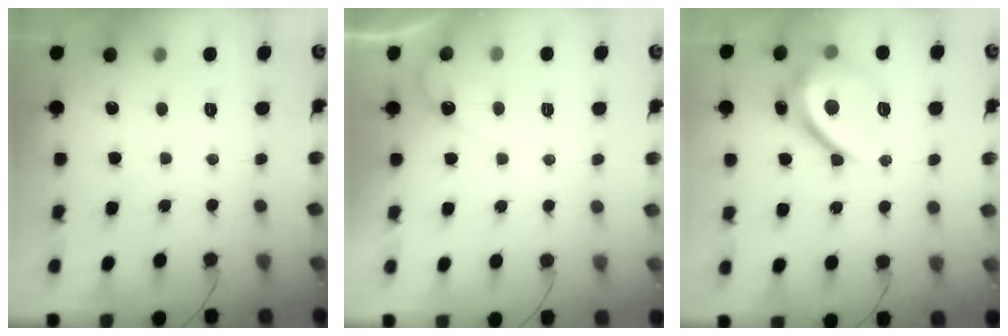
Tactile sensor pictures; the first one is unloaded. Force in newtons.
{"total": 4.3, "press": 4.3, "slide": 0.3}
{"total": 11.5, "press": 11.4, "slide": 0.8}